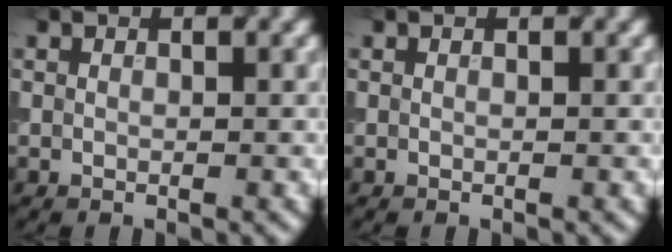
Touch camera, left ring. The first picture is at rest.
{"total": 0.0}